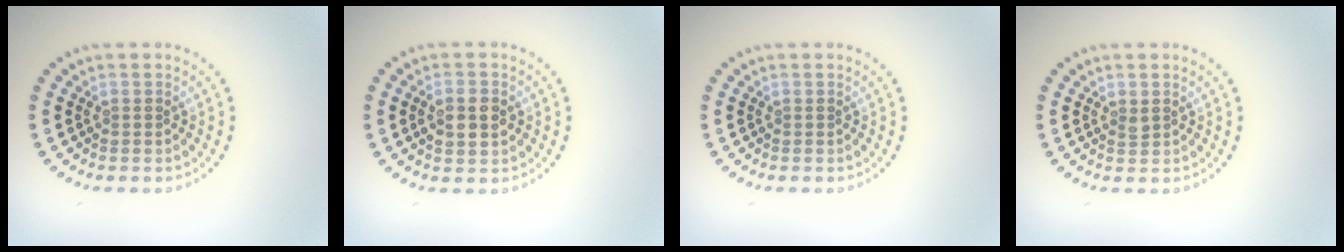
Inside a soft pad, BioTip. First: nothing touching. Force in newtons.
{"total": 3.4, "press": 3.4, "slide": 0.1}
{"total": 0.0}
{"total": 0.6, "press": 0.6, "slide": 0.3}